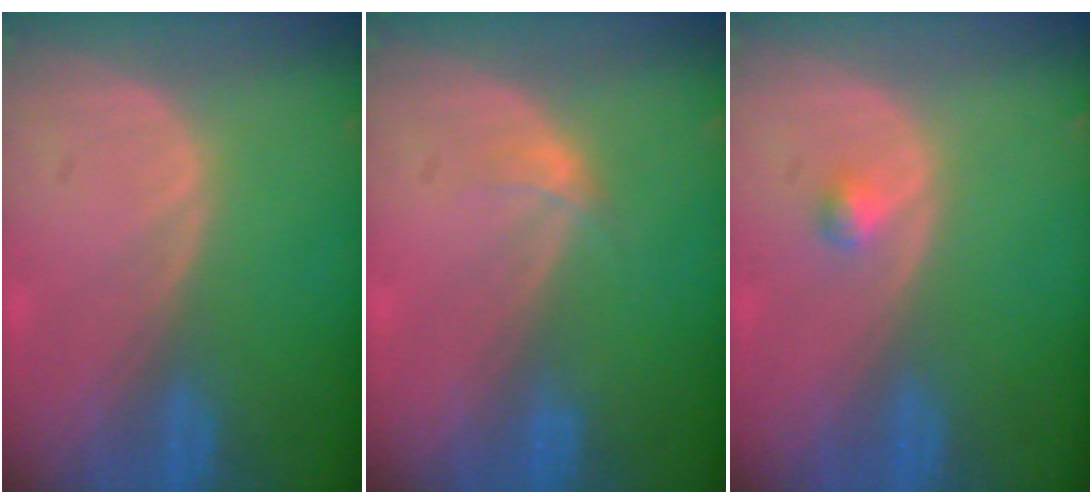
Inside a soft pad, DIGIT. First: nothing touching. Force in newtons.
{"total": 1.2, "press": 1.2, "slide": 0.1}
{"total": 1.1, "press": 1.1, "slide": 0.1}